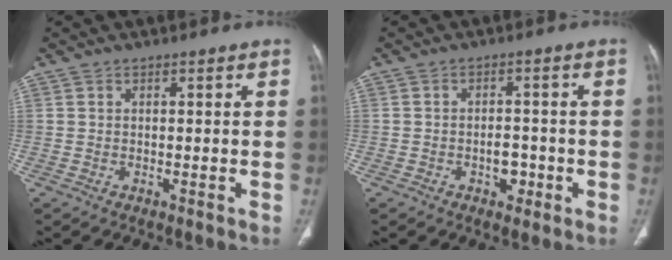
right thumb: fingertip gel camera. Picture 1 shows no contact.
{"total": 3.6, "force": [-1.4, 2.5, 2.2], "torque": [-0.013, 0.013, -0.019]}